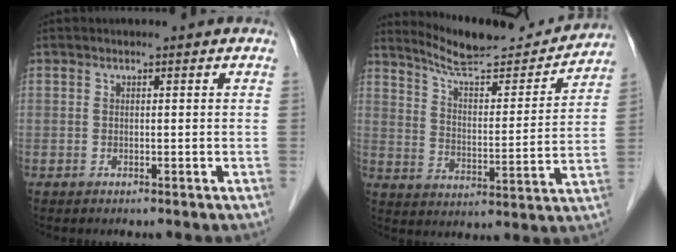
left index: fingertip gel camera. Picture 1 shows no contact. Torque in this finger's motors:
{"motor_torque": [0.13, -0.15, 0.19, 0.04]}